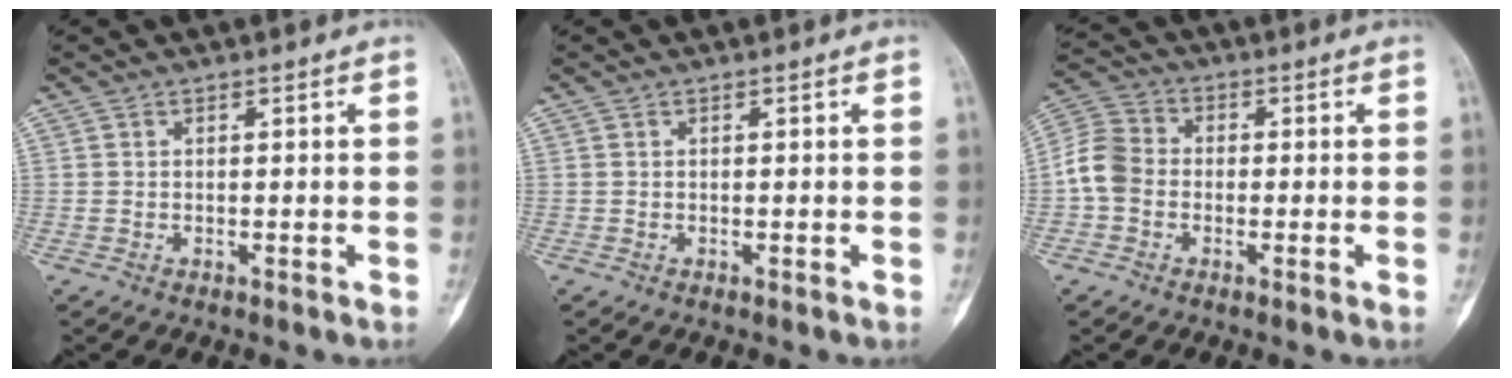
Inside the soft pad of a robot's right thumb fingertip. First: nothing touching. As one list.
[{"total": 0.0}, {"total": 7.0, "force": [-1.4, 5.7, 3.8], "torque": [-0.067, 0.021, -0.043]}]